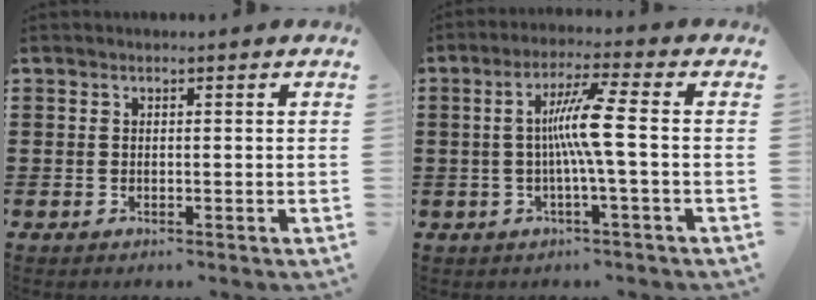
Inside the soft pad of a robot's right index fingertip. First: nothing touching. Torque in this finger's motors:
{"motor_torque": [1.18, -0.36, 0.44, 0.21]}